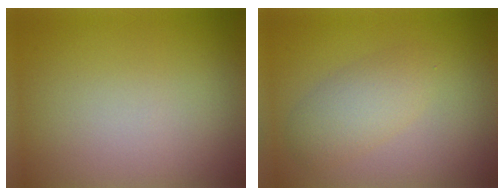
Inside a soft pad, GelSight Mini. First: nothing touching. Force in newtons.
{"total": 3.1, "press": 3.1, "slide": 0.2}